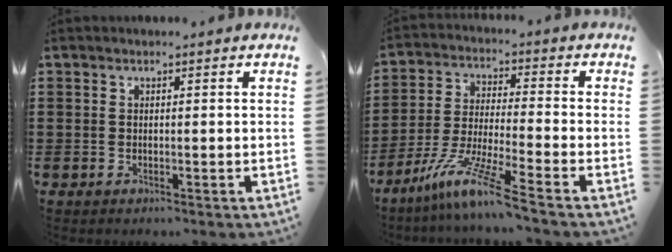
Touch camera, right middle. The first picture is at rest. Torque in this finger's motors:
{"motor_torque": [1.97, -0.17, 0.34, 0.07]}